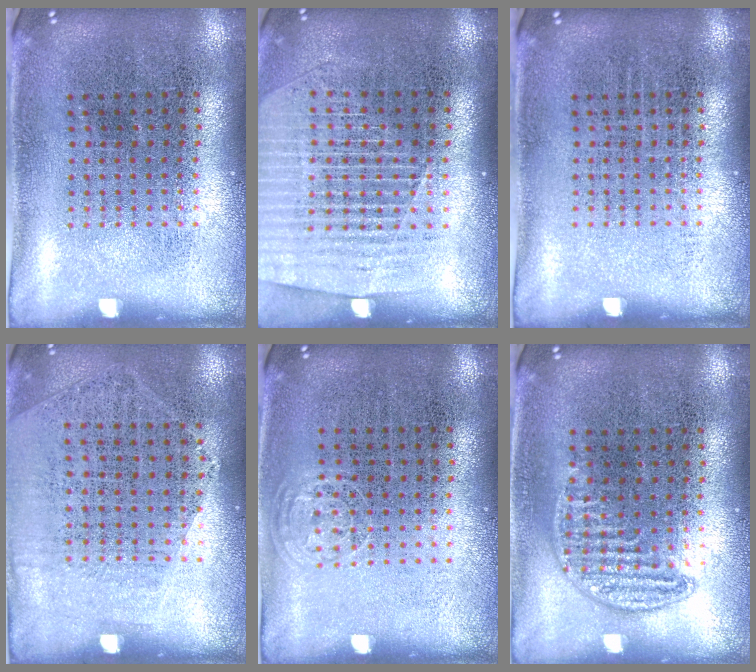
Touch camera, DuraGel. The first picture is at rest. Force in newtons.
{"total": 1.5, "press": 1.4, "slide": 0.5}
{"total": 0.0}
{"total": 1.2, "press": 1.0, "slide": 0.7}
{"total": 0.7, "press": 0.6, "slide": 0.4}
{"total": 0.8, "press": 0.8, "slide": 0.3}